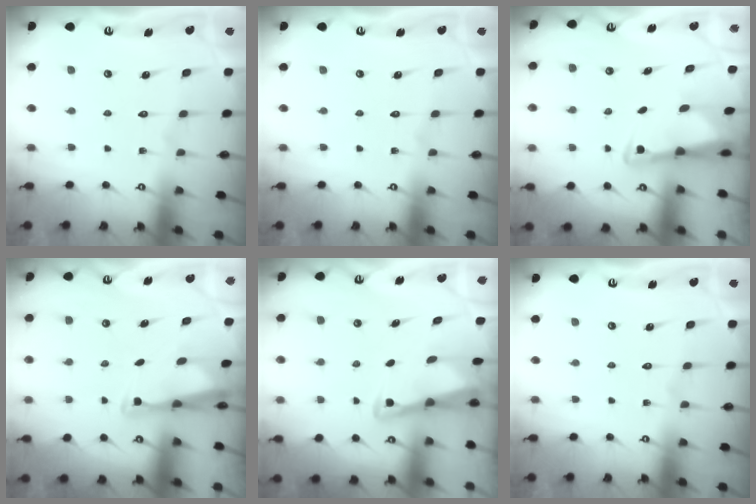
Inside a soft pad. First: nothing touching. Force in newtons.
{"total": 0.0}
{"total": 3.0, "press": 2.9, "slide": 0.6}
{"total": 2.7, "press": 2.6, "slide": 0.7}
{"total": 3.0, "press": 2.9, "slide": 0.4}
{"total": 0.0}